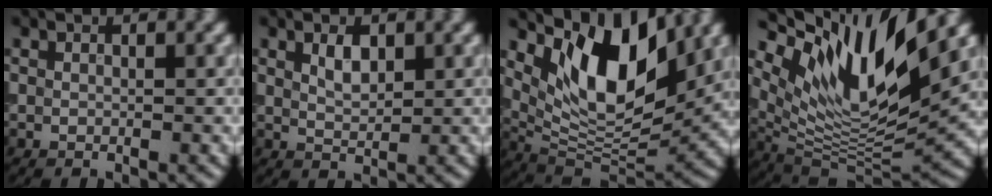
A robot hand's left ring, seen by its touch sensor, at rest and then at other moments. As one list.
[{"total": 1.9, "force": [0.9, 1.0, 1.4], "torque": [-0.028, 0.000, 0.020]}, {"total": 10.3, "force": [4.7, 4.6, 7.9], "torque": [-0.126, -0.010, 0.085]}, {"total": 13.3, "force": [7.7, 4.0, 10.0], "torque": [-0.195, 0.009, 0.151]}]